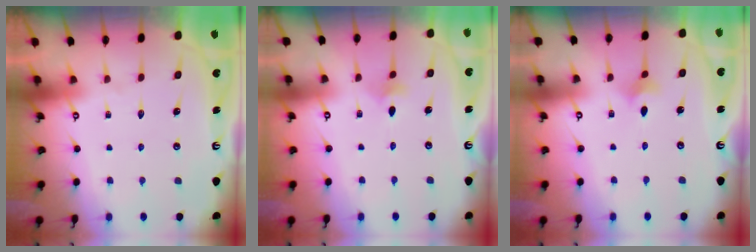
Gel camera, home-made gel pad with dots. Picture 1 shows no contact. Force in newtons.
{"total": 2.7, "press": 2.6, "slide": 0.5}
{"total": 3.4, "press": 3.3, "slide": 0.8}